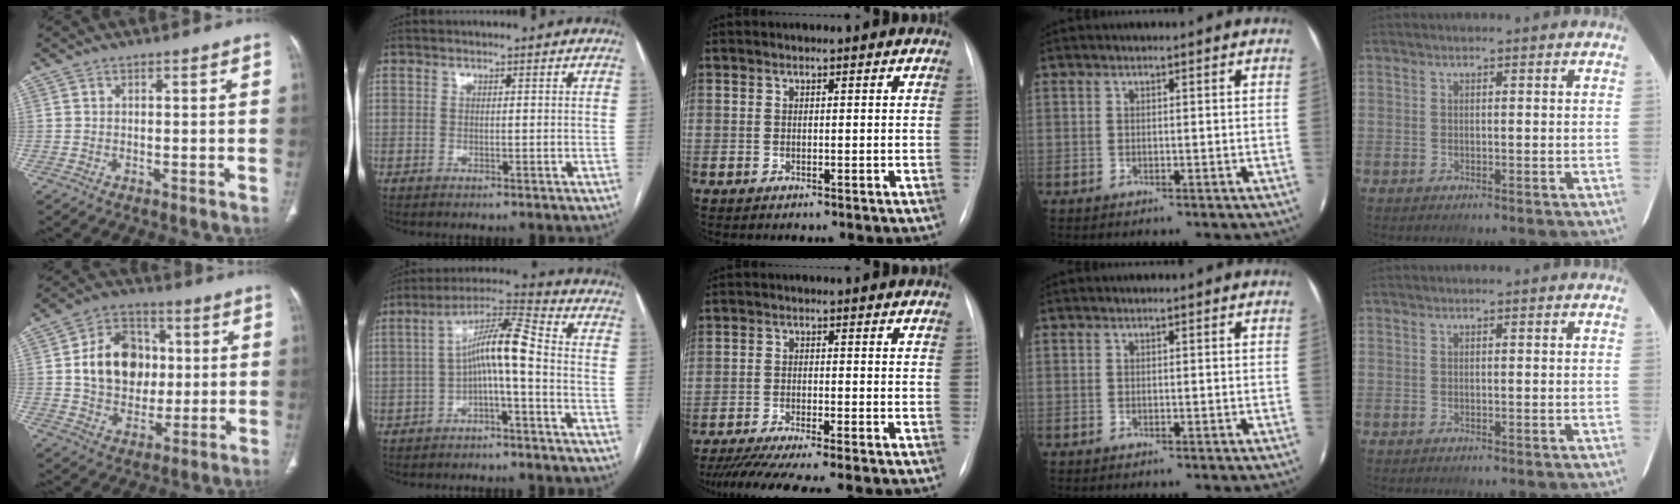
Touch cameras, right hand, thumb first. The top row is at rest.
{"thumb": {"total": 15.6, "force": [1.7, 12.3, 9.4], "torque": [-0.116, 0.010, 0.033]}, "index": {"total": 8.6, "force": [-1.4, 0.7, 8.4], "torque": [-0.150, 0.034, -0.027]}, "middle": {"total": 11.7, "force": [-10.1, -0.5, 5.9], "torque": [-0.071, -0.026, -0.153]}}